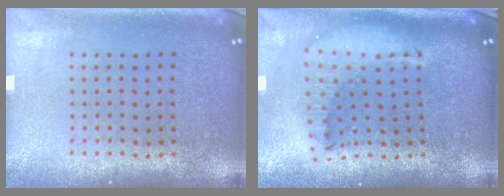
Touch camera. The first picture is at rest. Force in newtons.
{"total": 2.0, "press": 1.6, "slide": 1.2}